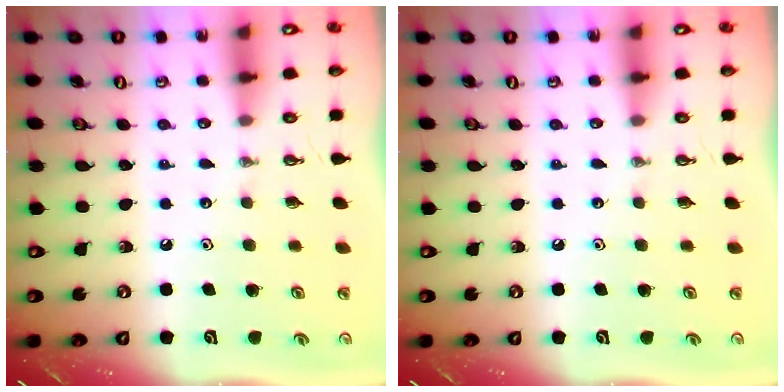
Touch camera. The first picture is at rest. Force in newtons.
{"total": 0.0}